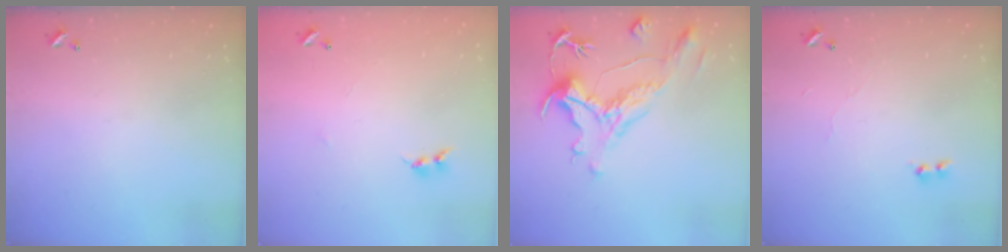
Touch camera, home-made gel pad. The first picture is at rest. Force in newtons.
{"total": 6.7, "press": 6.7, "slide": 0.5}
{"total": 1.6, "press": 0.6, "slide": 1.5}
{"total": 5.4, "press": 5.4, "slide": 0.3}